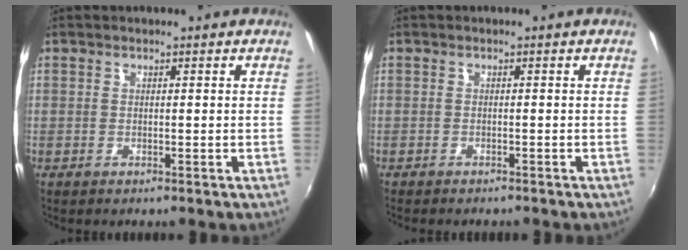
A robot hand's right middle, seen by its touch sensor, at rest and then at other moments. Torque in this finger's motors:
{"motor_torque": [0.99, -1.14, 0.12, 0.04]}